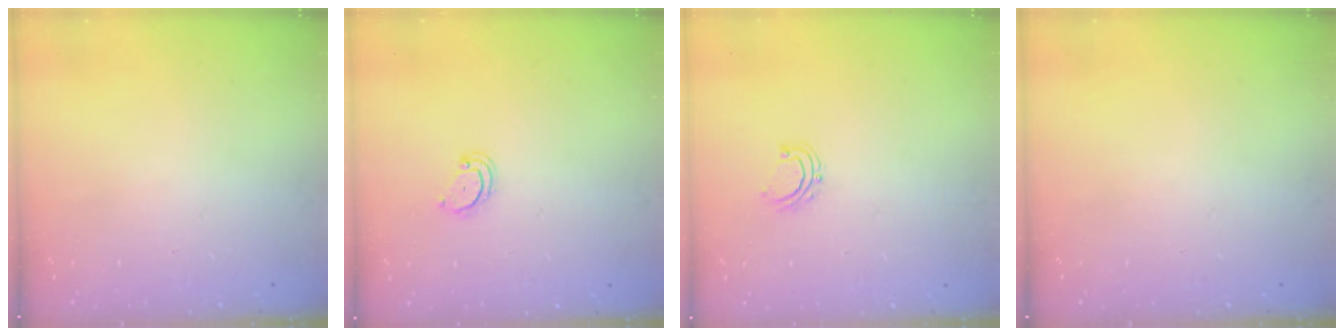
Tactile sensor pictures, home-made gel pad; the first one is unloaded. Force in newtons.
{"total": 3.8, "press": 3.8, "slide": 0.3}
{"total": 4.4, "press": 4.3, "slide": 0.6}
{"total": 0.0}